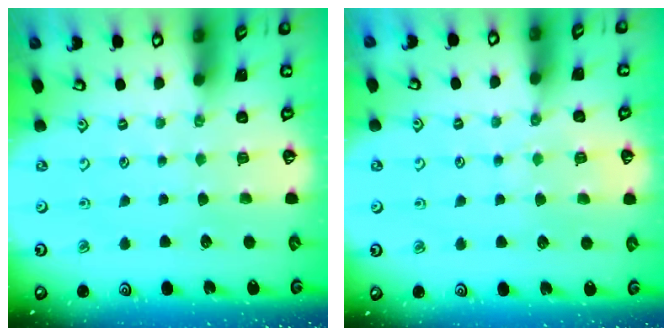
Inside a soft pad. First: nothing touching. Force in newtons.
{"total": 6.6, "press": 6.6, "slide": 0.5}